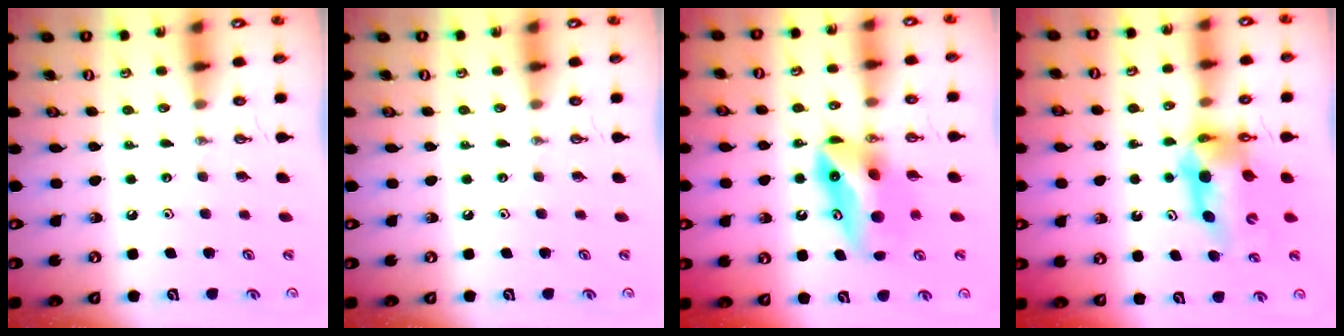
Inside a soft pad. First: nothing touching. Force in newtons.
{"total": 0.0}
{"total": 9.8, "press": 9.1, "slide": 3.6}
{"total": 11.2, "press": 11.1, "slide": 1.0}